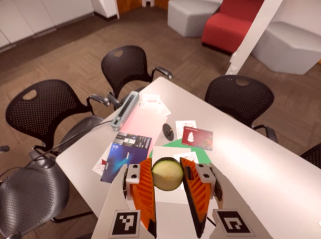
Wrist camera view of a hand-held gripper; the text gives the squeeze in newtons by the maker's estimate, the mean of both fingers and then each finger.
{"total": 10.9, "left": 10.9, "right": 10.9}